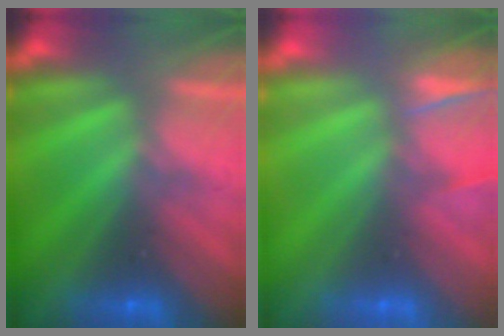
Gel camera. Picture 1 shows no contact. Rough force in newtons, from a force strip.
{"total": 4.4}